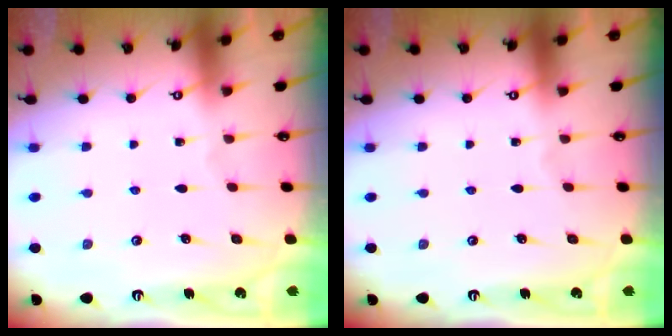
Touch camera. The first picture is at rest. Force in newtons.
{"total": 0.0}